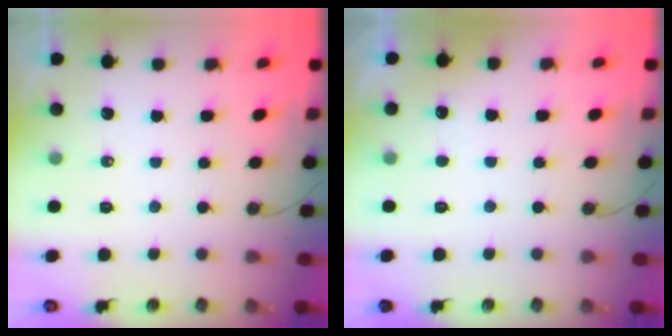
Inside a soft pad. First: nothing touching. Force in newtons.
{"total": 1.9, "press": 1.7, "slide": 0.9}